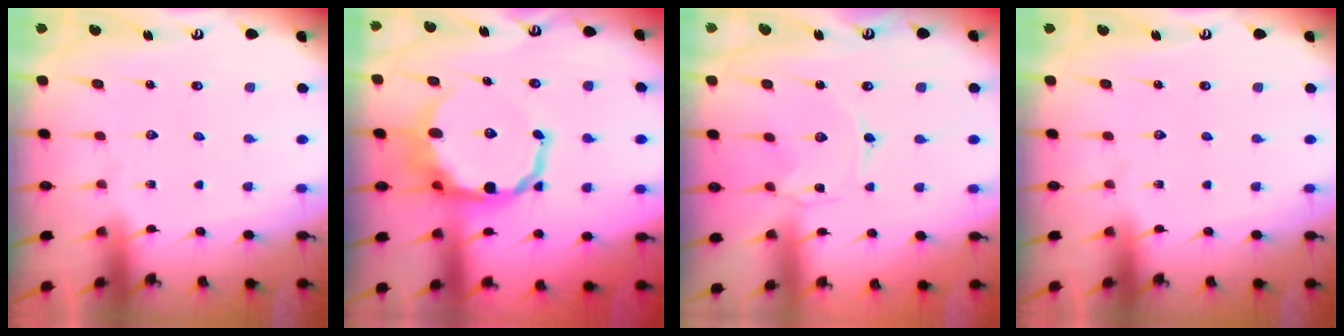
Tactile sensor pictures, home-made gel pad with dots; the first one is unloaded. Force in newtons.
{"total": 12.7, "press": 12.3, "slide": 3.1}
{"total": 0.0}
{"total": 0.0}